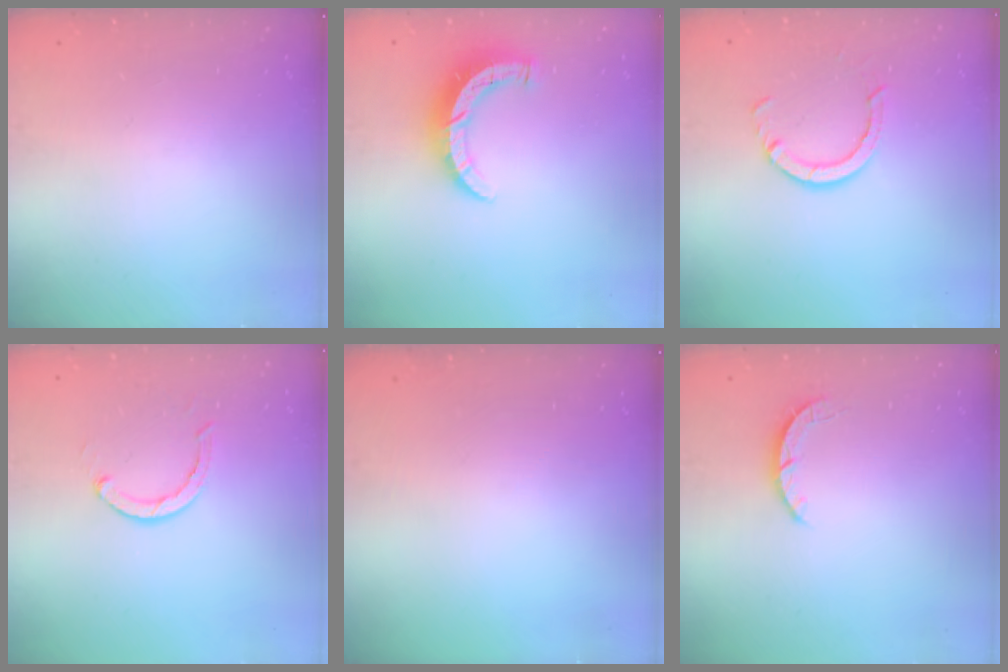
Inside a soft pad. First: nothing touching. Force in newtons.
{"total": 7.8, "press": 7.8, "slide": 0.6}
{"total": 5.8, "press": 5.8, "slide": 0.6}
{"total": 2.9, "press": 2.9, "slide": 0.5}
{"total": 0.0}
{"total": 2.5, "press": 2.4, "slide": 0.4}